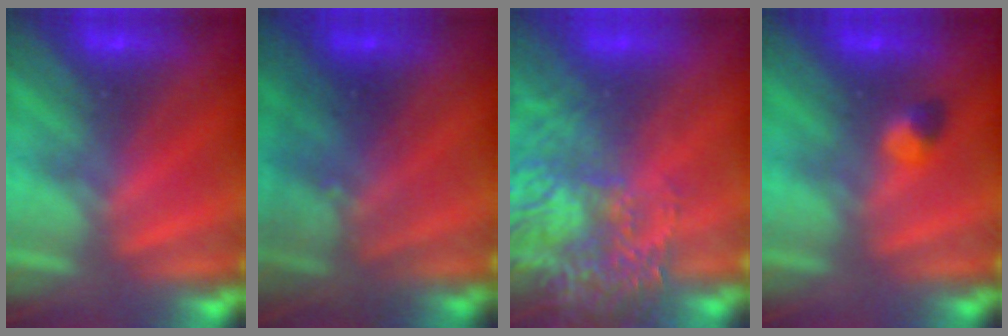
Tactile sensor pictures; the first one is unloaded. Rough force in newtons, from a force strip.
{"total": 3.0}
{"total": 7.6}
{"total": 2.6}